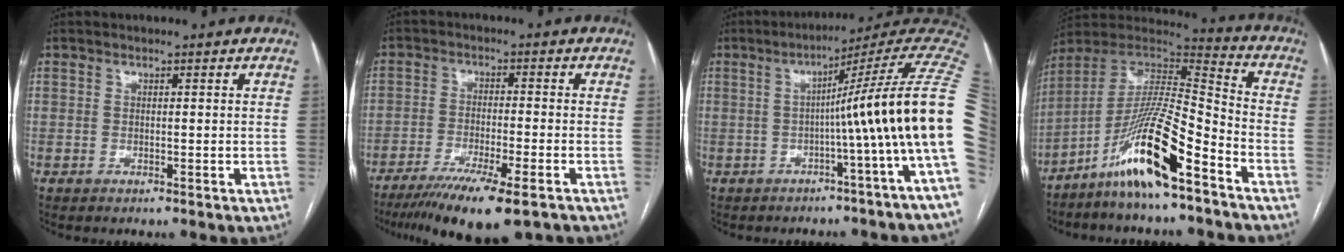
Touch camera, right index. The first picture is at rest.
{"total": 13.4, "force": [-9.7, 1.6, 9.1], "torque": [-0.148, -0.033, -0.154]}
{"total": 16.4, "force": [-0.6, -2.6, 16.2], "torque": [-0.167, 0.028, -0.020]}
{"total": 16.0, "force": [-9.8, 1.2, 12.6], "torque": [-0.245, -0.003, -0.179]}